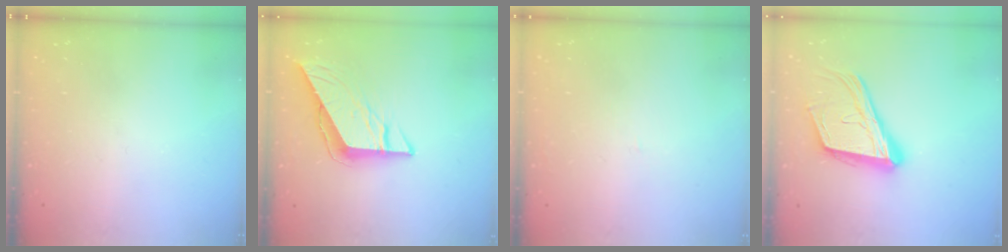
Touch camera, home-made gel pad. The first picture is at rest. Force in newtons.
{"total": 8.8, "press": 8.7, "slide": 0.8}
{"total": 0.9, "press": 0.9, "slide": 0.1}
{"total": 19.3, "press": 18.8, "slide": 4.6}